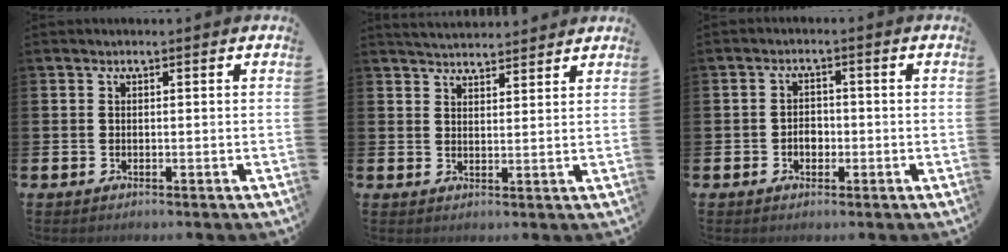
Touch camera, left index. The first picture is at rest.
{"total": 3.6, "force": [3.6, 0.4, 0.1], "torque": [-0.008, -0.019, 0.066]}
{"total": 2.2, "force": [-0.7, 1.7, 1.3], "torque": [-0.010, -0.001, -0.018]}